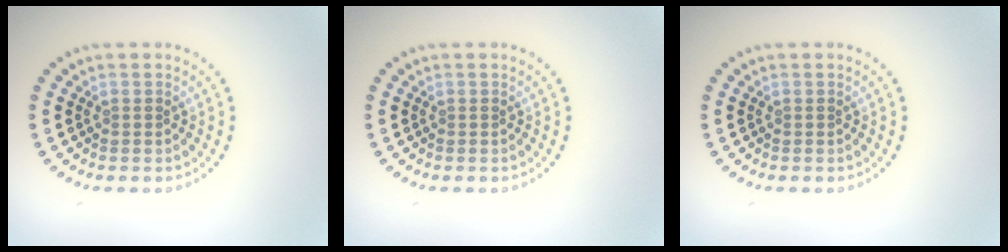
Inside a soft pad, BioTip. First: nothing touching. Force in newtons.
{"total": 0.0}
{"total": 0.0}